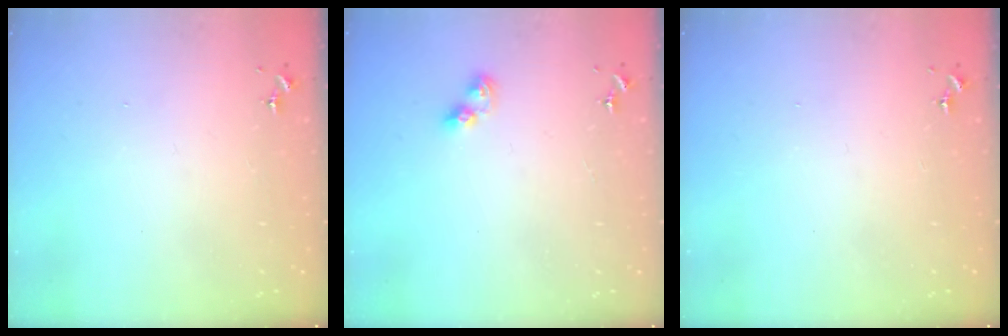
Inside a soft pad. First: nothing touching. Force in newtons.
{"total": 5.7, "press": 5.7, "slide": 0.5}
{"total": 0.0}